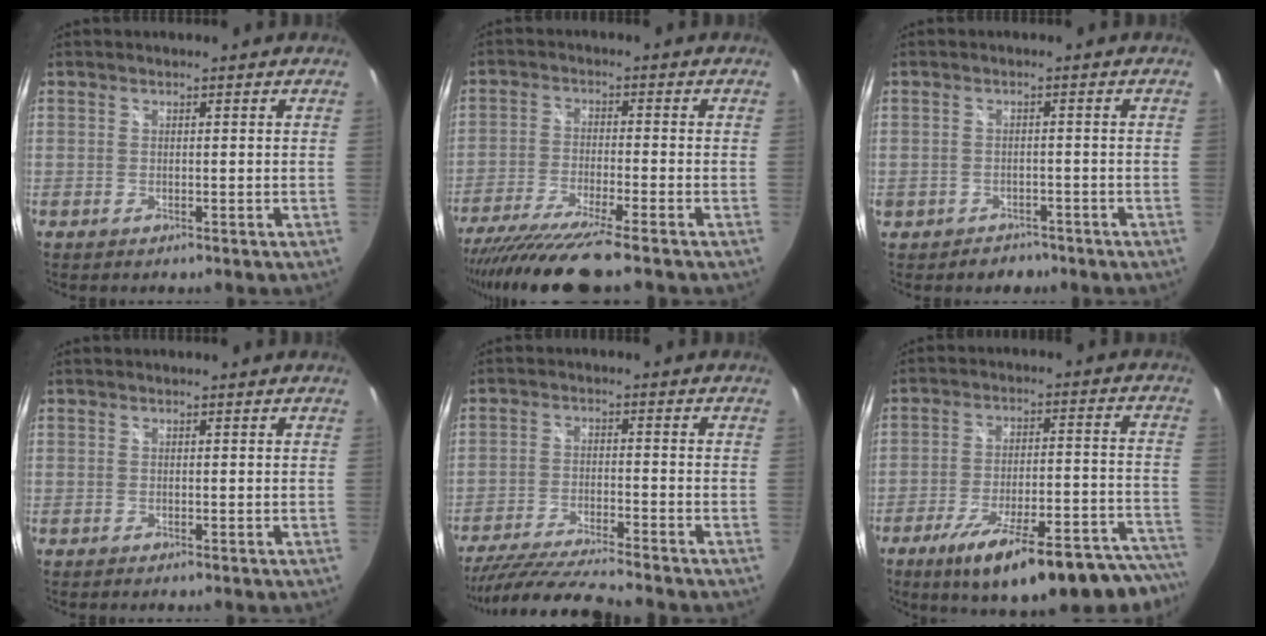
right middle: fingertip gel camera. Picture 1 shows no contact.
{"total": 14.0, "force": [-11.7, 0.1, 7.8], "torque": [-0.161, -0.044, -0.203]}
{"total": 4.5, "force": [-3.0, 3.2, 0.8], "torque": [-0.028, 0.001, -0.039]}
{"total": 0.0}
{"total": 13.6, "force": [-12.1, 0.1, 6.0], "torque": [-0.133, -0.022, -0.212]}
{"total": 26.4, "force": [-21.2, 5.4, 14.8], "torque": [-0.196, -0.029, -0.288]}